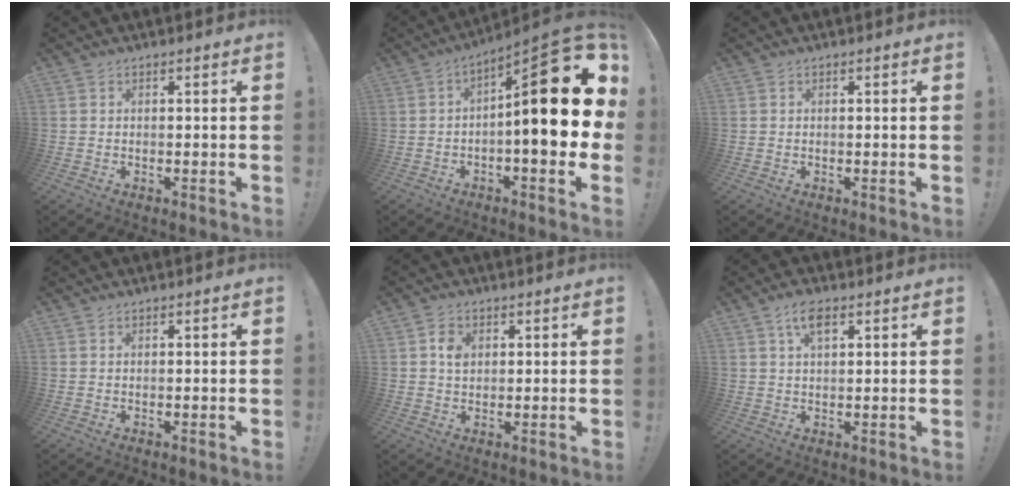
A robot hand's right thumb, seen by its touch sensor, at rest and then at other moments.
{"total": 21.4, "force": [2.0, 6.2, 20.4], "torque": [-0.276, -0.013, 0.031]}
{"total": 0.0}
{"total": 0.0}
{"total": 4.1, "force": [1.1, 3.2, 2.3], "torque": [-0.033, 0.001, 0.018]}
{"total": 5.5, "force": [2.6, 2.5, 4.2], "torque": [-0.073, 0.001, 0.044]}